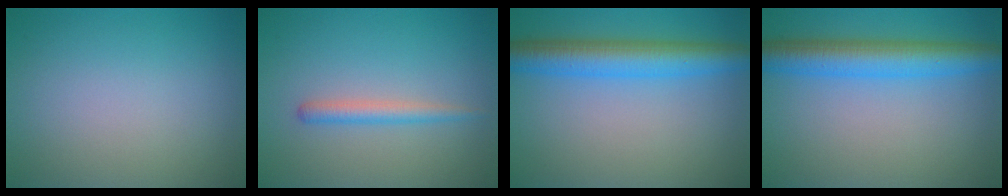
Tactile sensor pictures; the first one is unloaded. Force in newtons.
{"total": 1.9, "press": 1.8, "slide": 0.2}
{"total": 6.0, "press": 6.0, "slide": 0.0}
{"total": 6.0, "press": 6.0, "slide": 0.0}